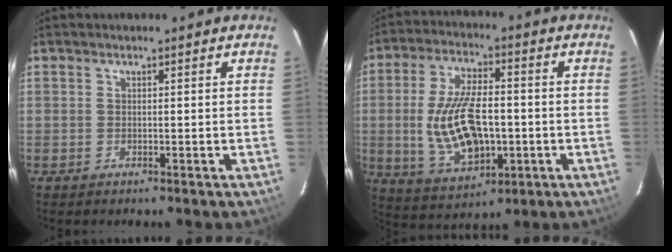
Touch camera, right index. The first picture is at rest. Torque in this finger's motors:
{"motor_torque": [1.71, -0.43, 0.47, 0.21]}